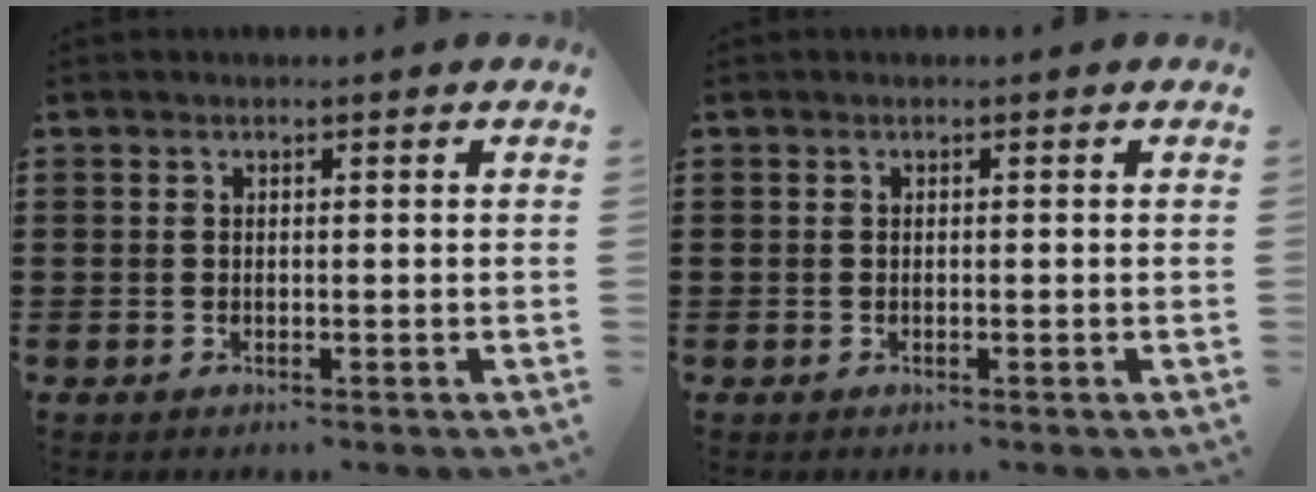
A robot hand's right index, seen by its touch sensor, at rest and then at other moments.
{"total": 0.0}